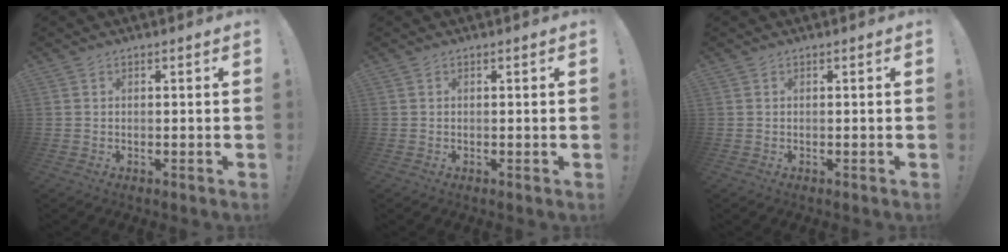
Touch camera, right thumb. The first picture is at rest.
{"total": 0.0}
{"total": 0.0}